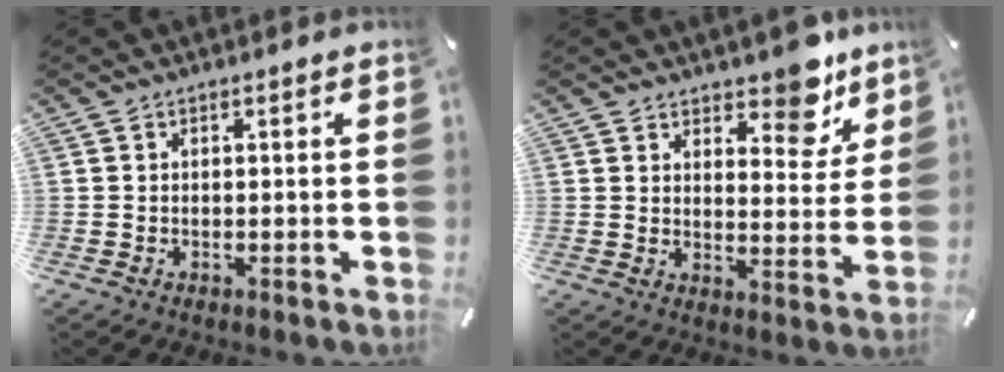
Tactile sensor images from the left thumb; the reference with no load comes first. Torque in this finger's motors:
{"motor_torque": [1.06, 0.20, 0.12, 0.05, 0.03]}